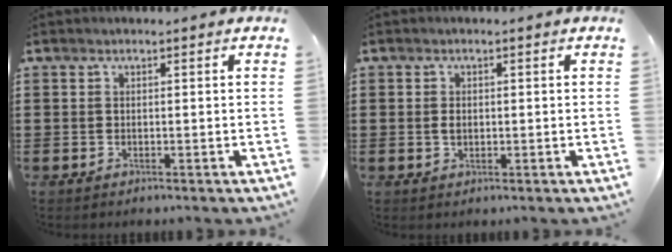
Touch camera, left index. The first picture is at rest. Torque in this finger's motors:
{"motor_torque": [0.34, 0.26, 0.18, 0.01]}